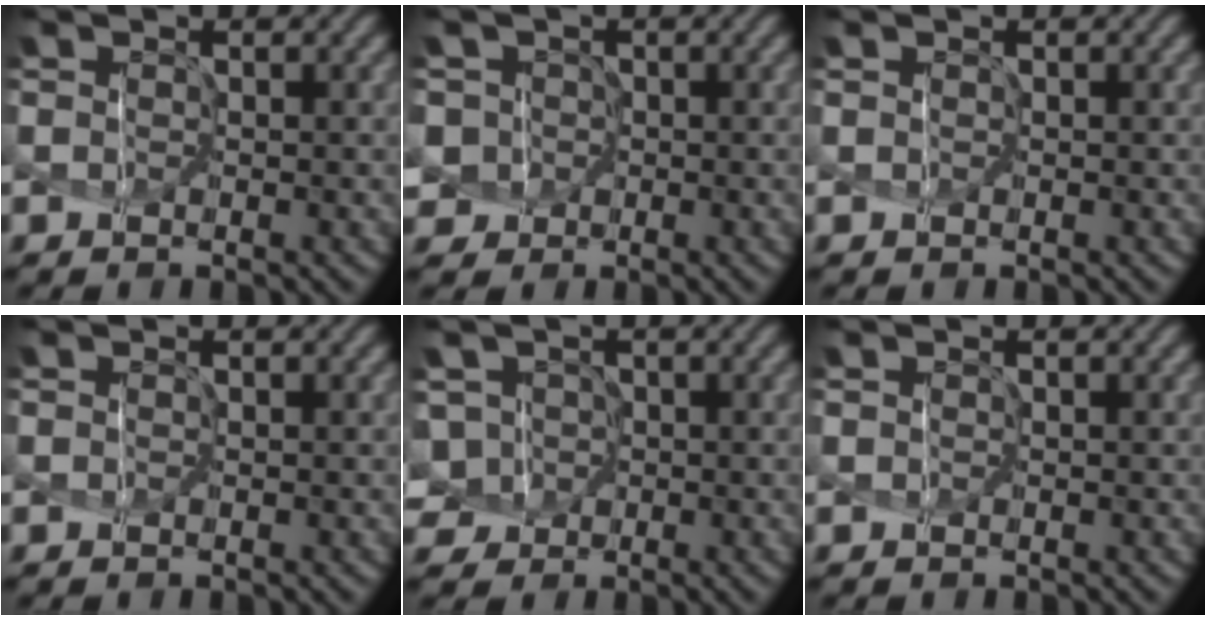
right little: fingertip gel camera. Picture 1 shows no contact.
{"total": 5.5, "force": [-0.5, 5.3, 1.3], "torque": [-0.060, 0.021, -0.020]}
{"total": 0.0}
{"total": 0.0}
{"total": 4.6, "force": [-1.1, 4.3, 1.3], "torque": [-0.057, 0.022, -0.035]}
{"total": 0.0}